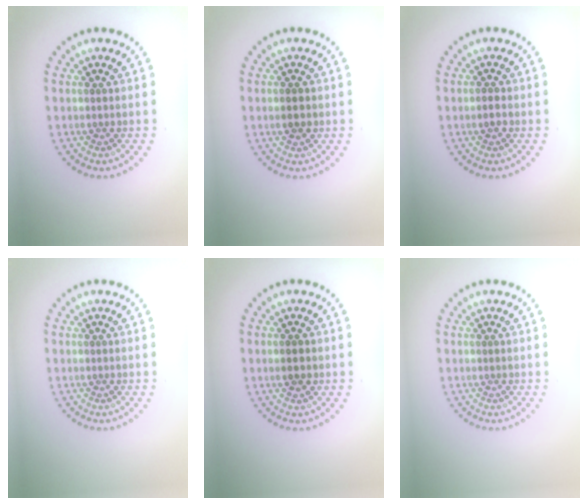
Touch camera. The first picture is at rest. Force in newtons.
{"total": 1.9, "press": 1.9, "slide": 0.1}
{"total": 1.0, "press": 1.0, "slide": 0.1}
{"total": 0.0}
{"total": 1.9, "press": 1.9, "slide": 0.1}
{"total": 0.0}